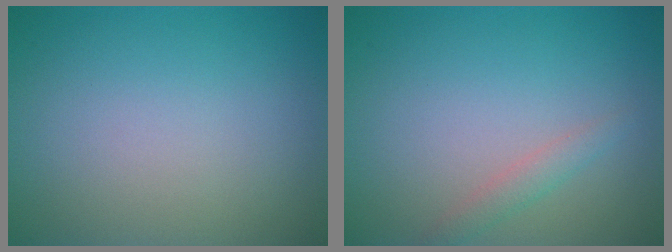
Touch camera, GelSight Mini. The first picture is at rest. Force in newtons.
{"total": 1.3, "press": 1.3, "slide": 0.1}